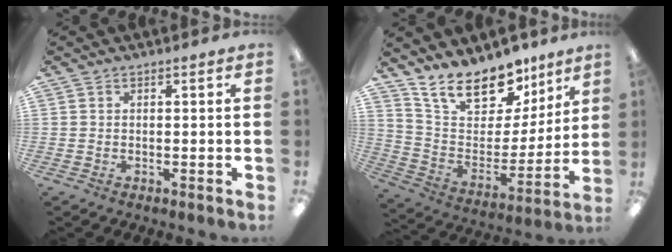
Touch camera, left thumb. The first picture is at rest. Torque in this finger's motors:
{"motor_torque": [0.30, 0.24, 1.36, -1.41, 0.06]}